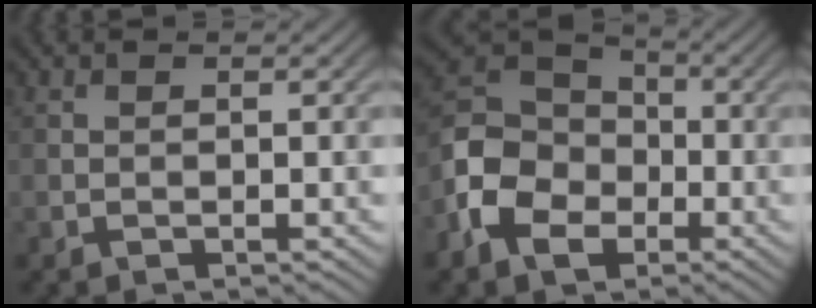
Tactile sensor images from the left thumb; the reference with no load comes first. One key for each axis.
{"total": 10.2, "fx": -4.0, "fy": 7.5, "fz": 5.6, "tx": -0.143, "ty": -0.004, "tz": -0.102}